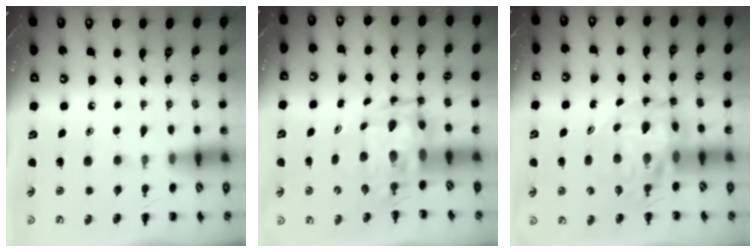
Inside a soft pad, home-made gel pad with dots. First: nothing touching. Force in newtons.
{"total": 5.5, "press": 5.3, "slide": 1.5}
{"total": 11.1, "press": 10.5, "slide": 3.6}